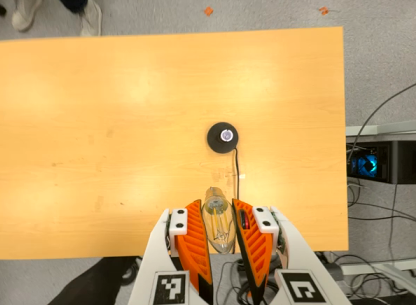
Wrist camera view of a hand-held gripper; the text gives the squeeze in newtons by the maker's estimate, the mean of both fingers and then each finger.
{"total": 14.8, "left": 16.5, "right": 13.2}